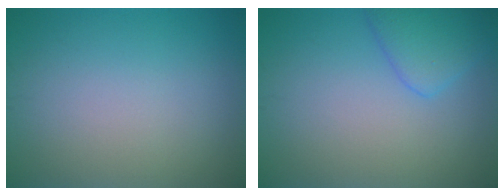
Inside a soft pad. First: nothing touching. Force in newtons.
{"total": 2.9, "press": 2.9, "slide": 0.2}